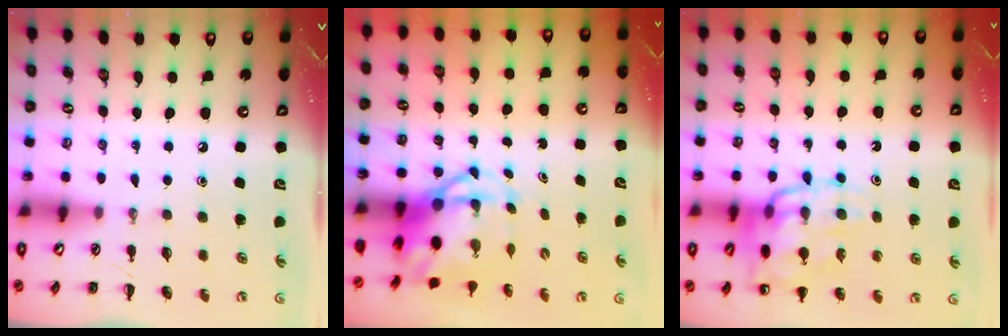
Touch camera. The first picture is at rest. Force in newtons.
{"total": 6.5, "press": 6.2, "slide": 1.9}
{"total": 15.2, "press": 15.0, "slide": 2.0}